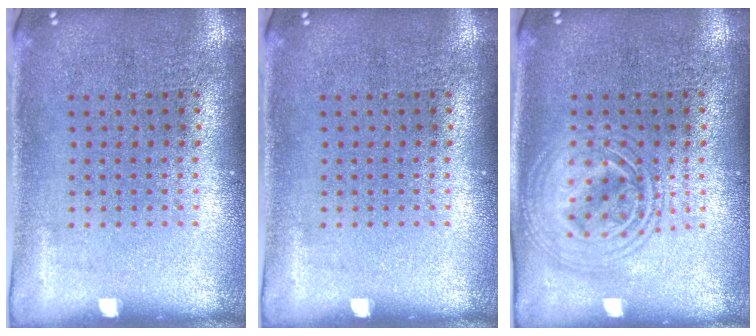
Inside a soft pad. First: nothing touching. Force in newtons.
{"total": 0.0}
{"total": 2.8, "press": 2.8, "slide": 0.4}